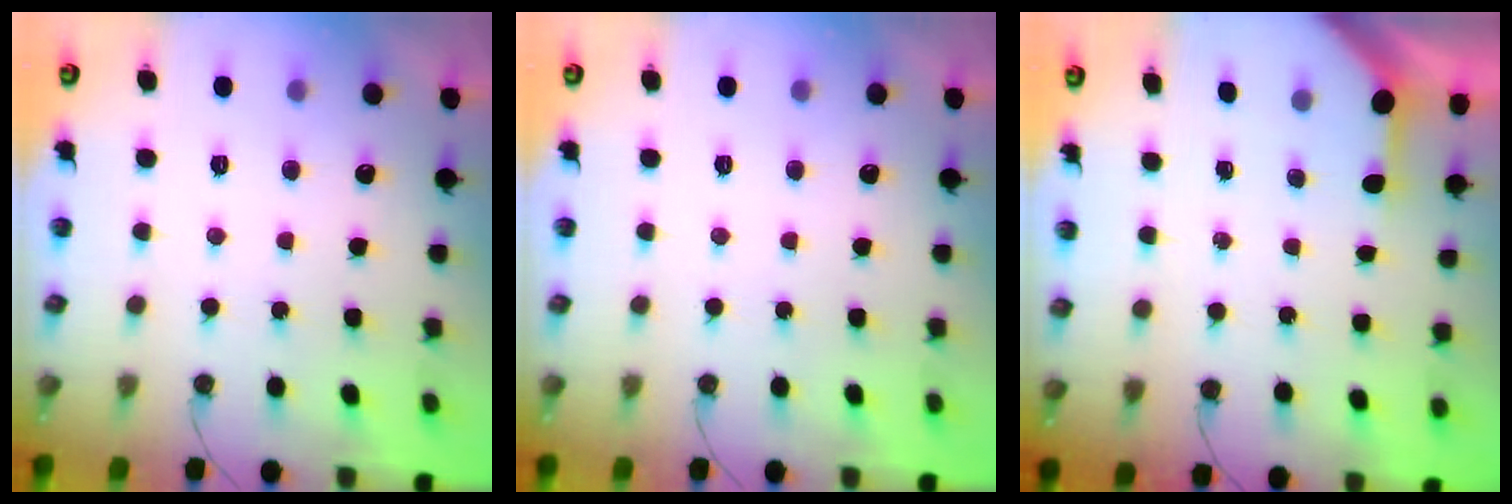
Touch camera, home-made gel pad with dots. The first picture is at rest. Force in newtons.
{"total": 0.0}
{"total": 3.0, "press": 3.0, "slide": 0.3}